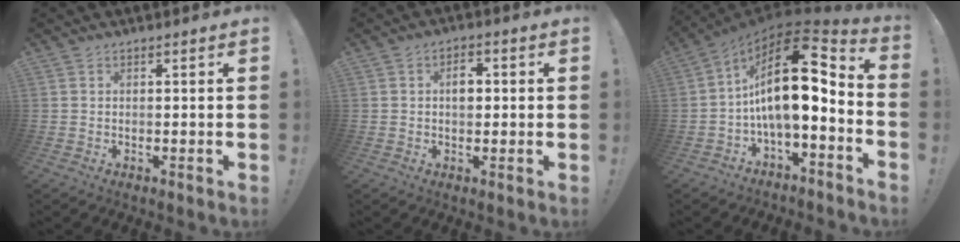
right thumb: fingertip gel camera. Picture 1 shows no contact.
{"total": 4.5, "force": [0.6, 3.1, 3.2], "torque": [-0.035, 0.001, 0.002]}
{"total": 19.8, "force": [2.9, 8.6, 17.5], "torque": [-0.304, -0.022, 0.050]}